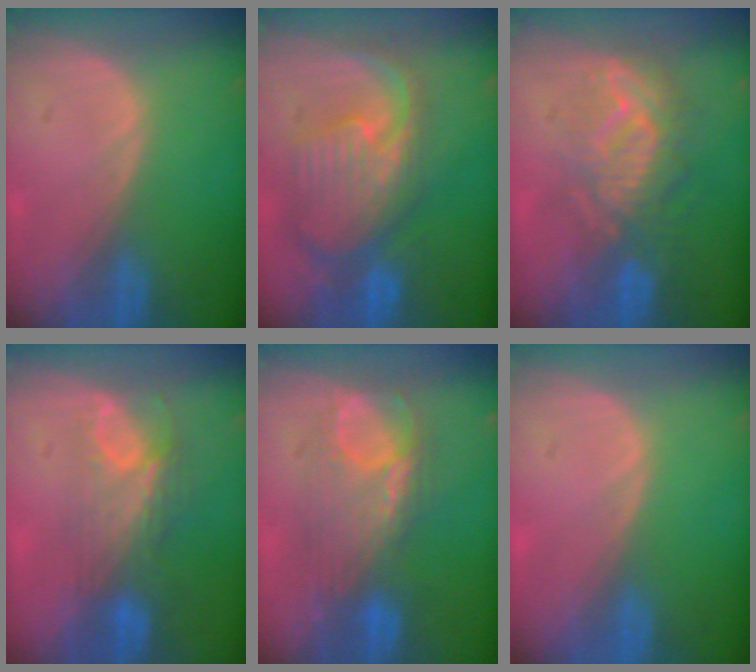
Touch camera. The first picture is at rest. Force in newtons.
{"total": 11.4, "press": 9.9, "slide": 5.7}
{"total": 9.1, "press": 8.7, "slide": 2.7}
{"total": 7.6, "press": 6.6, "slide": 3.7}
{"total": 8.1, "press": 8.0, "slide": 0.7}
{"total": 0.0}